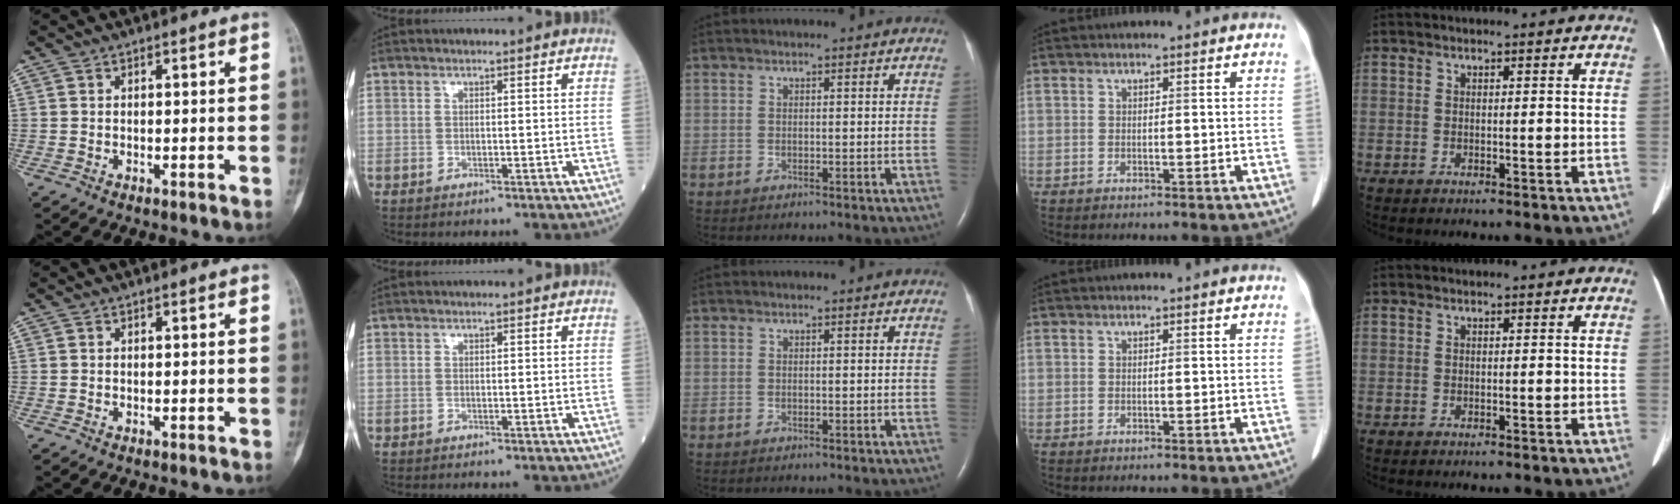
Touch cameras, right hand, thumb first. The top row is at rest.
{}